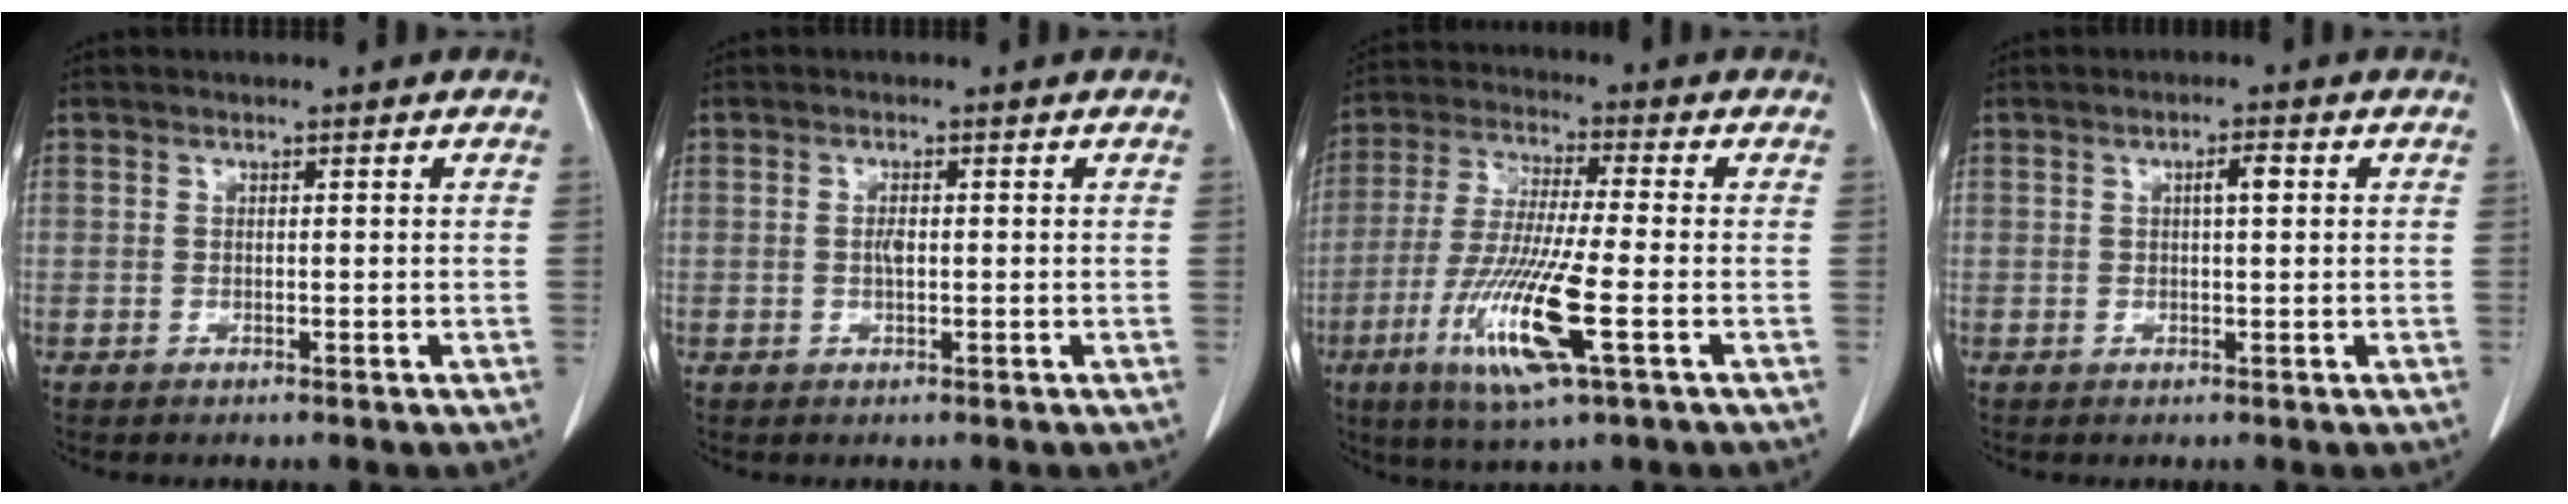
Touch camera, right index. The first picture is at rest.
{"total": 1.3, "force": [-0.1, 0.4, 1.3], "torque": [-0.027, 0.001, -0.001]}
{"total": 13.5, "force": [-4.8, 0.6, 12.6], "torque": [-0.262, -0.026, -0.091]}
{"total": 2.1, "force": [0.5, 0.3, 2.1], "torque": [-0.035, 0.003, 0.008]}